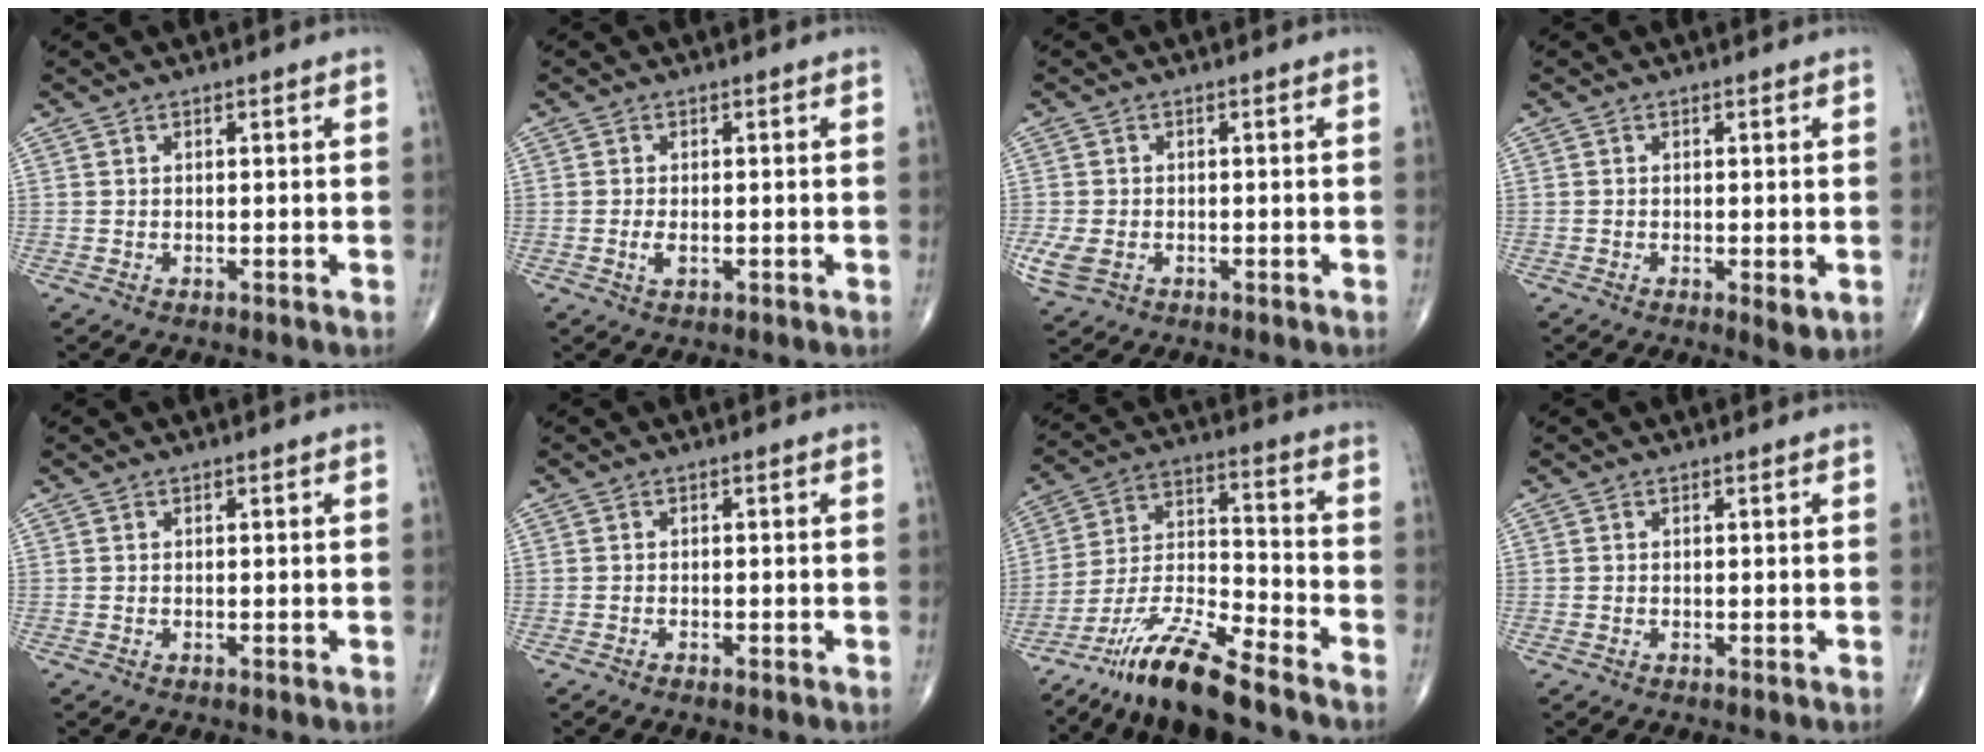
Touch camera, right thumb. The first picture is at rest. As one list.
[{"total": 1.9, "force": [-0.4, 0.9, 1.6], "torque": [-0.032, -0.001, -0.008]}, {"total": 4.3, "force": [-1.3, 3.0, 2.8], "torque": [-0.071, 0.000, -0.019]}, {"total": 2.5, "force": [-0.6, 0.9, 2.2], "torque": [-0.036, -0.009, -0.010]}, {"total": 0.0}, {"total": 0.7, "force": [-0.6, 0.1, 0.4], "torque": [-0.011, 0.004, -0.009]}, {"total": 14.5, "force": [-11.5, 2.2, 8.4], "torque": [-0.163, 0.073, -0.215]}, {"total": 0.0}]